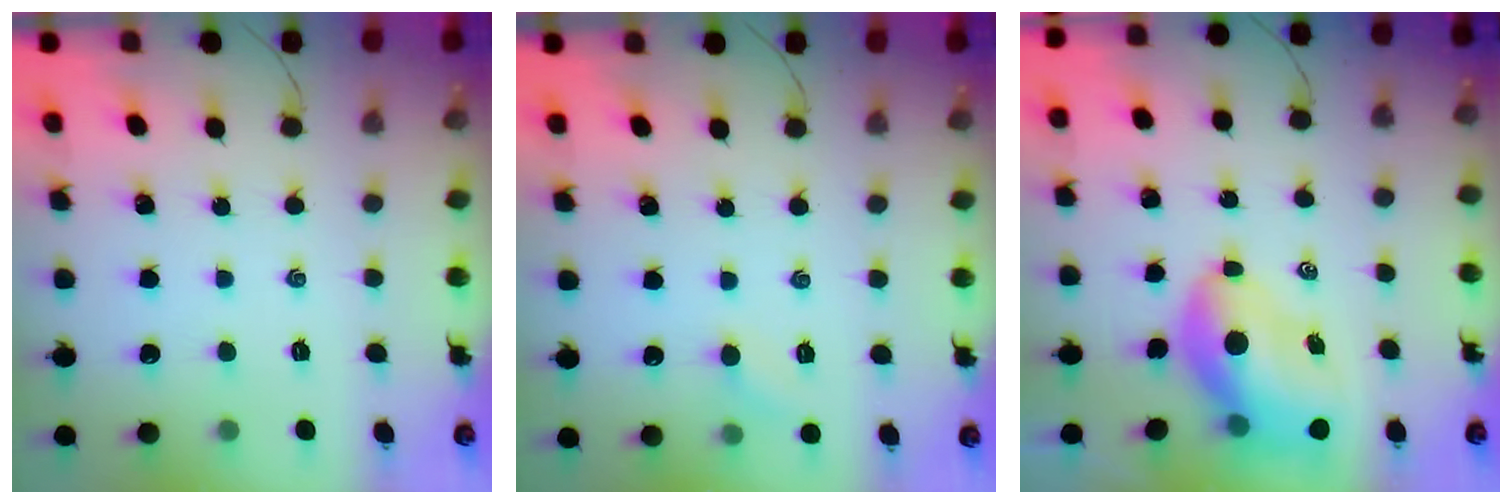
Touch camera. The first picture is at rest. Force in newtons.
{"total": 4.0, "press": 3.8, "slide": 1.3}
{"total": 9.2, "press": 8.8, "slide": 2.6}